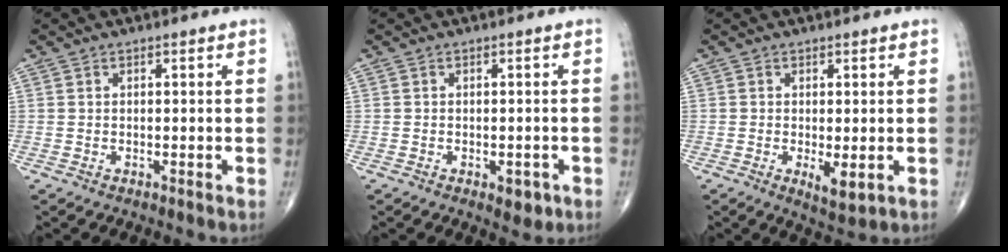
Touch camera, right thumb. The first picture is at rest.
{"total": 3.1, "force": [-1.3, 1.7, 2.3], "torque": [-0.017, 0.005, -0.011]}
{"total": 4.0, "force": [-0.8, 1.4, 3.6], "torque": [-0.057, -0.013, -0.009]}